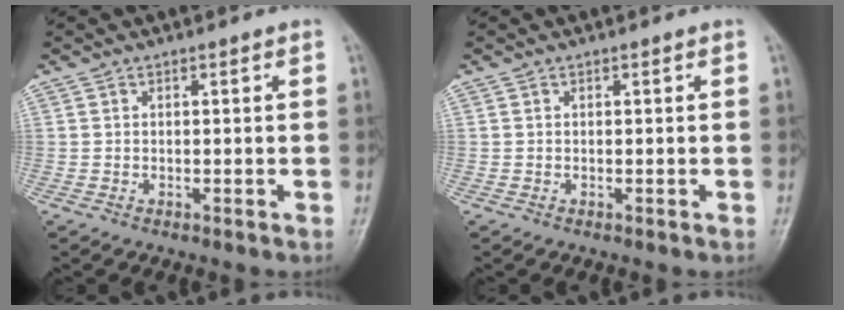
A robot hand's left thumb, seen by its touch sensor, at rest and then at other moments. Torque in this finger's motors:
{"motor_torque": [0.00, 0.00, 0.00, 0.00, 0.00]}